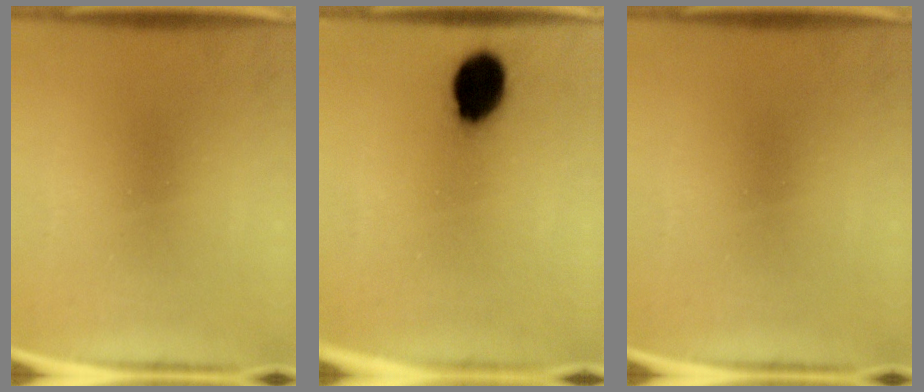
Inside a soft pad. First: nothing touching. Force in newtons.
{"total": 10.4}
{"total": 0.0}